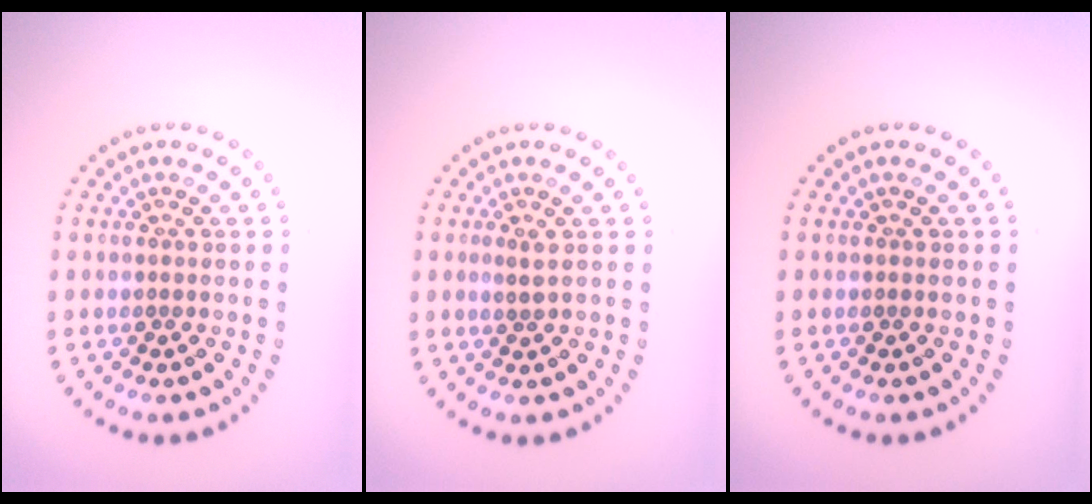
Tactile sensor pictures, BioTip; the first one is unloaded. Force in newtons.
{"total": 0.9, "press": 0.8, "slide": 0.5}
{"total": 0.0}